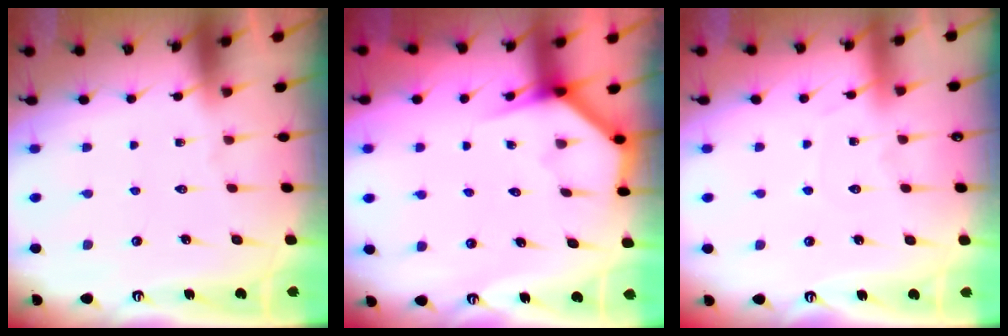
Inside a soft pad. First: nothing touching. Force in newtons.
{"total": 3.8, "press": 3.8, "slide": 0.2}
{"total": 4.0, "press": 4.0, "slide": 0.5}